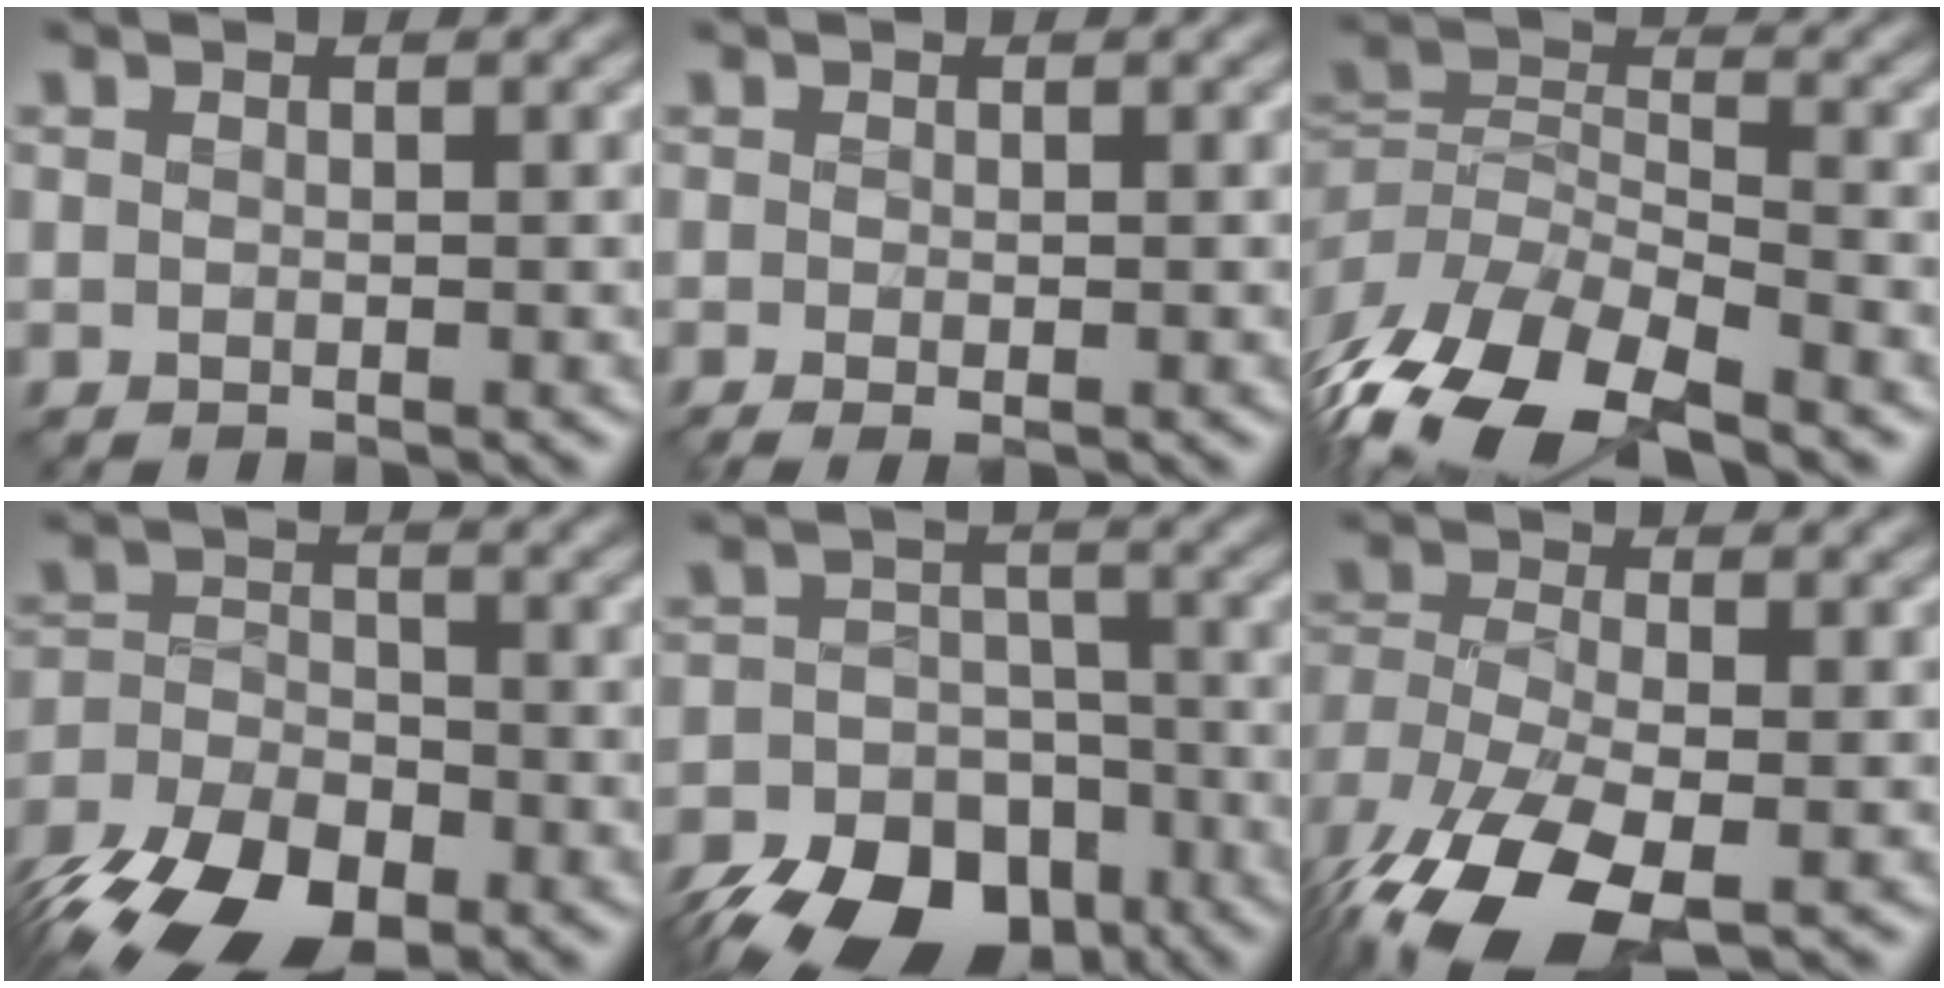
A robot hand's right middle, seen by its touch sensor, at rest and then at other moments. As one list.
[{"total": 1.1, "force": [-0.3, 0.5, 1.0], "torque": [-0.023, -0.006, -0.004]}, {"total": 10.5, "force": [-6.5, 4.4, 6.9], "torque": [-0.144, -0.015, -0.124]}, {"total": 13.6, "force": [-9.7, 6.7, 6.8], "torque": [-0.132, -0.033, -0.156]}, {"total": 13.7, "force": [-9.7, 8.1, 5.3], "torque": [-0.105, -0.028, -0.152]}, {"total": 11.0, "force": [-5.8, 5.5, 7.6], "torque": [-0.169, -0.029, -0.098]}]